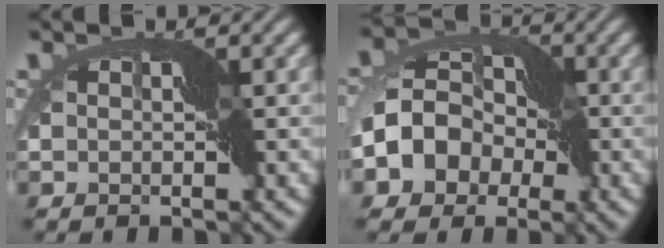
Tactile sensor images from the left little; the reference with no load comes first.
{"total": 7.6, "force": [-1.6, 5.6, 4.8], "torque": [-0.090, -0.005, -0.051]}